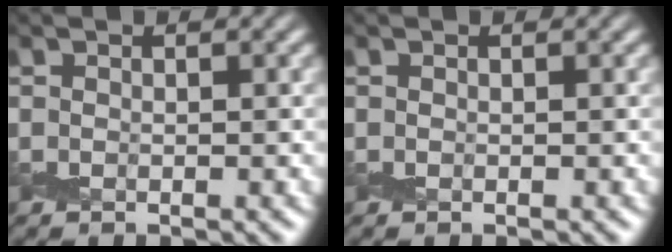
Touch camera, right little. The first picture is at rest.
{"total": 0.0}